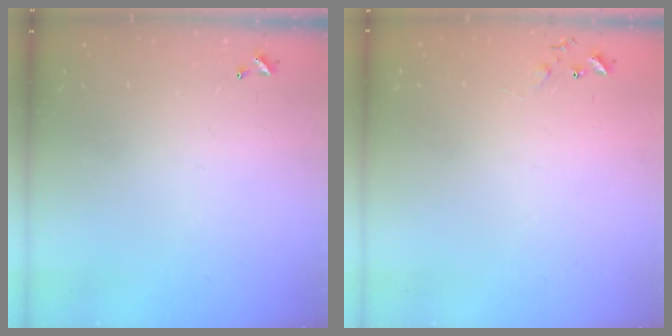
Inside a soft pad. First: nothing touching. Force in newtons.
{"total": 5.1, "press": 5.0, "slide": 0.8}